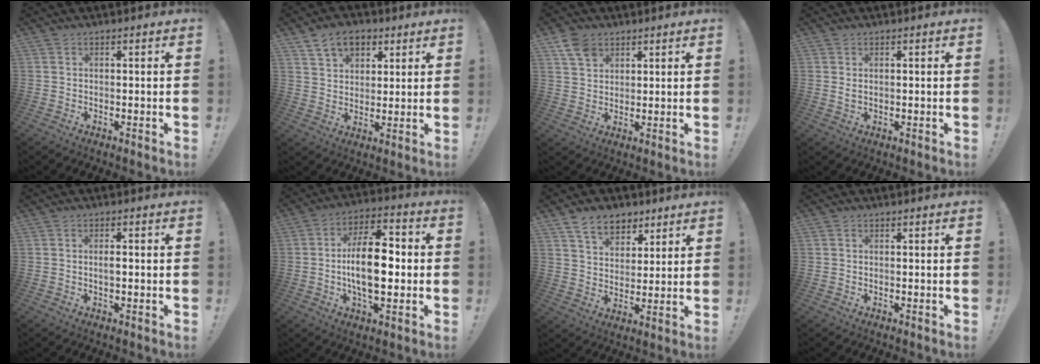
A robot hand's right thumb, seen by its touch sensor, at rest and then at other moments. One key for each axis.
{"total": 9.5, "fx": 5.5, "fy": 6.5, "fz": 4.3, "tx": -0.059, "ty": -0.019, "tz": 0.105}
{"total": 6.5, "fx": 4.1, "fy": 4.5, "fz": 2.4, "tx": -0.045, "ty": -0.012, "tz": 0.080}
{"total": 1.2, "fx": 0.6, "fy": 0.5, "fz": 0.9, "tx": -0.012, "ty": -0.002, "tz": 0.010}
{"total": 2.1, "fx": -0.5, "fy": 0.7, "fz": 1.9, "tx": -0.029, "ty": 0.001, "tz": -0.011}
{"total": 16.4, "fx": -1.7, "fy": 8.0, "fz": 14.2, "tx": -0.255, "ty": 0.007, "tz": -0.038}
{"total": 10.4, "fx": 6.6, "fy": 6.9, "fz": 4.1, "tx": -0.061, "ty": -0.033, "tz": 0.129}
{"total": 0.0}